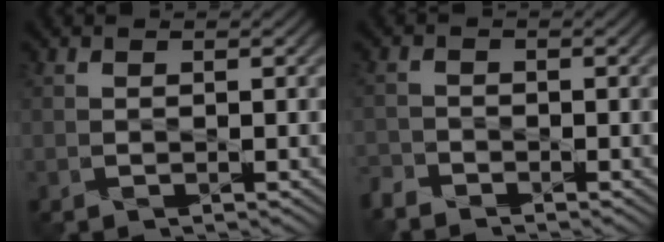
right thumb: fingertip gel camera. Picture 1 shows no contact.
{"total": 2.2, "force": [-2.1, 0.5, 0.4], "torque": [-0.011, -0.008, -0.053]}